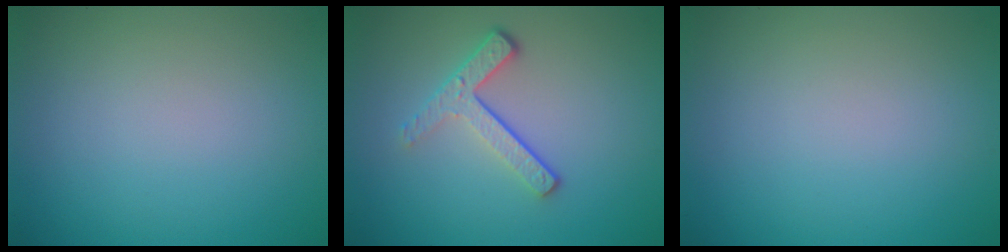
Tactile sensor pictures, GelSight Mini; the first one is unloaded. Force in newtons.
{"total": 3.5, "press": 2.5, "slide": 2.4}
{"total": 0.0}